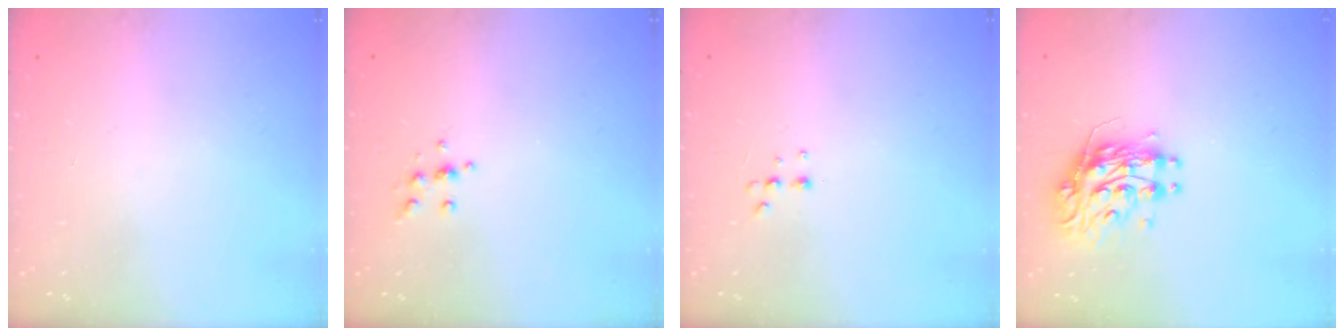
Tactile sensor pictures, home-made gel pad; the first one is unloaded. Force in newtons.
{"total": 4.8, "press": 4.7, "slide": 0.8}
{"total": 4.4, "press": 4.3, "slide": 1.0}
{"total": 10.3, "press": 10.3, "slide": 1.0}